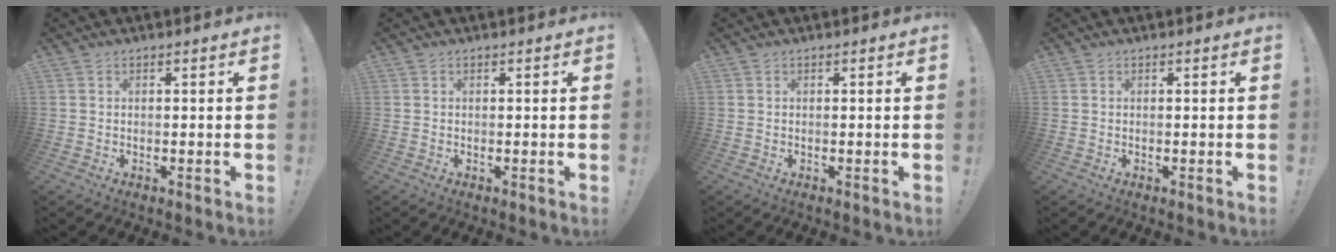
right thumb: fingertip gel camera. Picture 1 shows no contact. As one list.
[{"total": 0.0}, {"total": 0.0}, {"total": 0.0}]